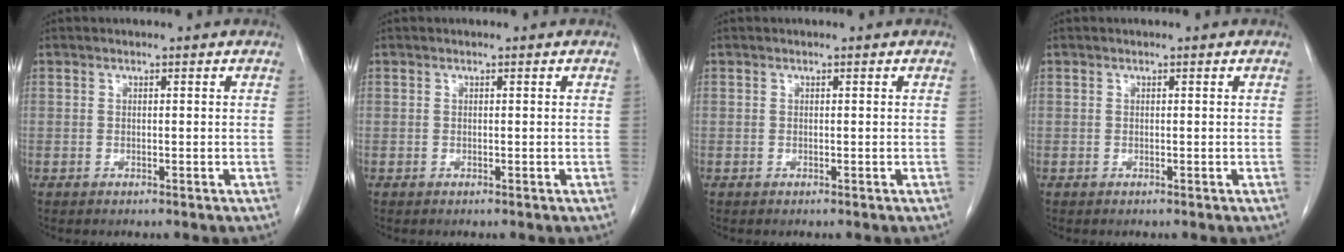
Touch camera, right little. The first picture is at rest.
{"total": 0.0}
{"total": 0.0}
{"total": 0.0}